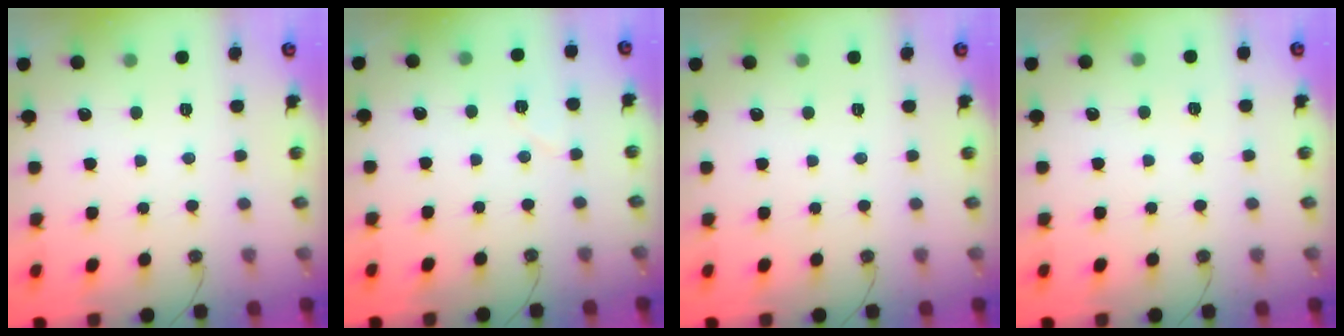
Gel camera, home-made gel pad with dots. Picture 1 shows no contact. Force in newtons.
{"total": 4.7, "press": 4.7, "slide": 0.3}
{"total": 0.0}
{"total": 1.9, "press": 1.6, "slide": 1.0}